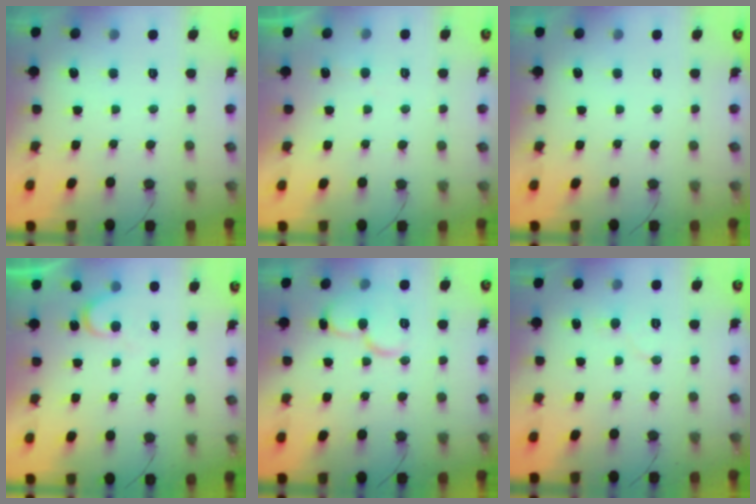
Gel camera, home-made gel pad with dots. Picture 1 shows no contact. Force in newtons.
{"total": 3.9, "press": 3.9, "slide": 0.3}
{"total": 0.0}
{"total": 4.5, "press": 4.4, "slide": 0.4}
{"total": 10.9, "press": 10.8, "slide": 1.3}
{"total": 5.8, "press": 5.8, "slide": 0.5}